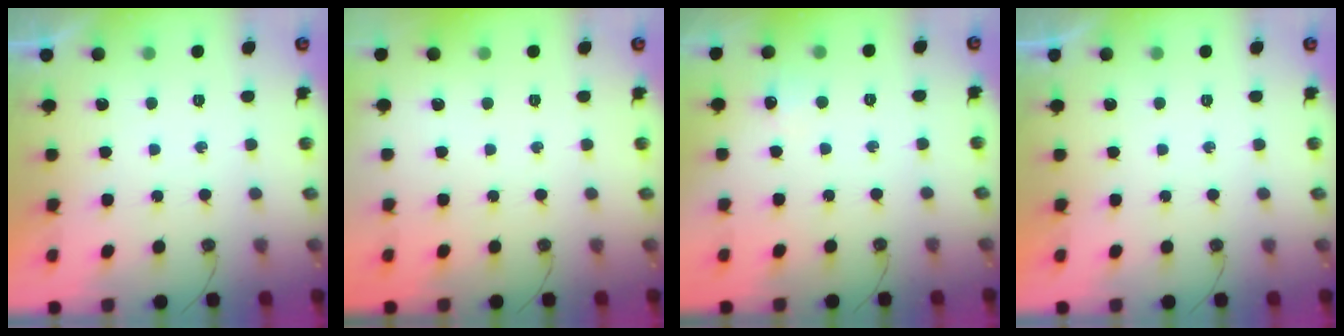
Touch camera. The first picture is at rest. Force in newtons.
{"total": 0.0}
{"total": 5.3, "press": 5.2, "slide": 0.7}
{"total": 0.0}